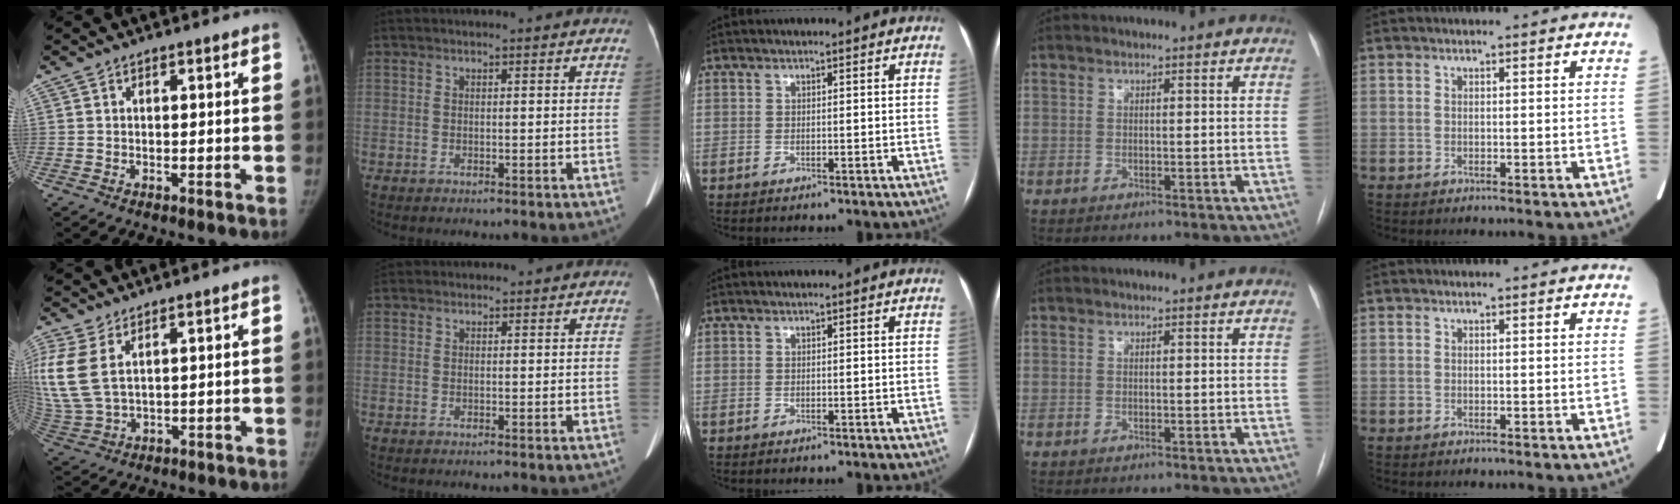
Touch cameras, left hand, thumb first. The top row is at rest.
{"thumb": {"total": 14.5, "force": [5.1, 8.6, 10.6], "torque": [-0.281, -0.009, 0.113]}, "index": {"total": 3.0, "force": [2.8, 0.9, 0.2], "torque": [-0.003, 0.022, 0.042]}}